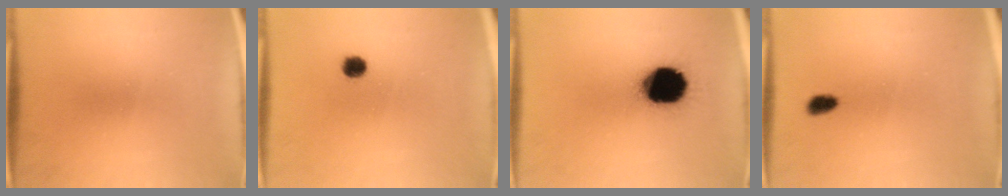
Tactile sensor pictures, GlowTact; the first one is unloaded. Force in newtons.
{"total": 2.8}
{"total": 20.0}
{"total": 2.2}